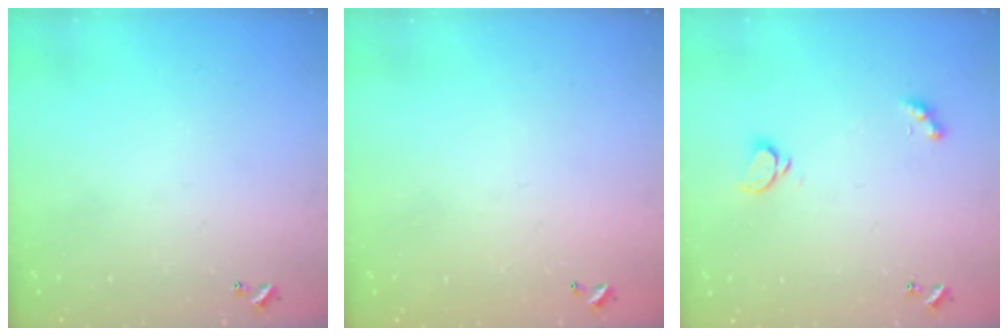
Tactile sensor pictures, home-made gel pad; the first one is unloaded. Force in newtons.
{"total": 2.8, "press": 2.8, "slide": 0.1}
{"total": 1.9, "press": 1.8, "slide": 0.5}